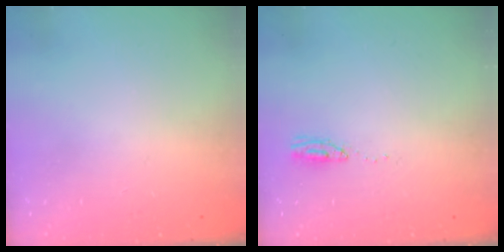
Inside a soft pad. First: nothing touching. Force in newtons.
{"total": 3.6, "press": 3.4, "slide": 1.3}